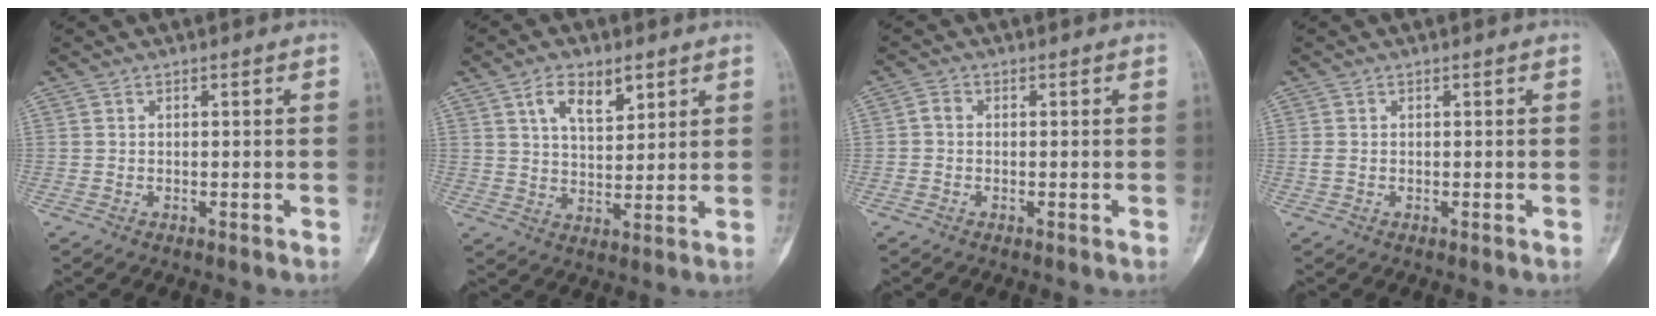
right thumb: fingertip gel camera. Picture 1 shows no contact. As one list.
[{"total": 7.9, "force": [4.3, 4.0, 5.3], "torque": [-0.072, -0.024, 0.076]}, {"total": 1.4, "force": [-0.3, 1.1, 0.9], "torque": [-0.013, 0.002, -0.011]}, {"total": 1.0, "force": [-0.2, 0.7, 0.7], "torque": [-0.022, -0.002, -0.004]}]